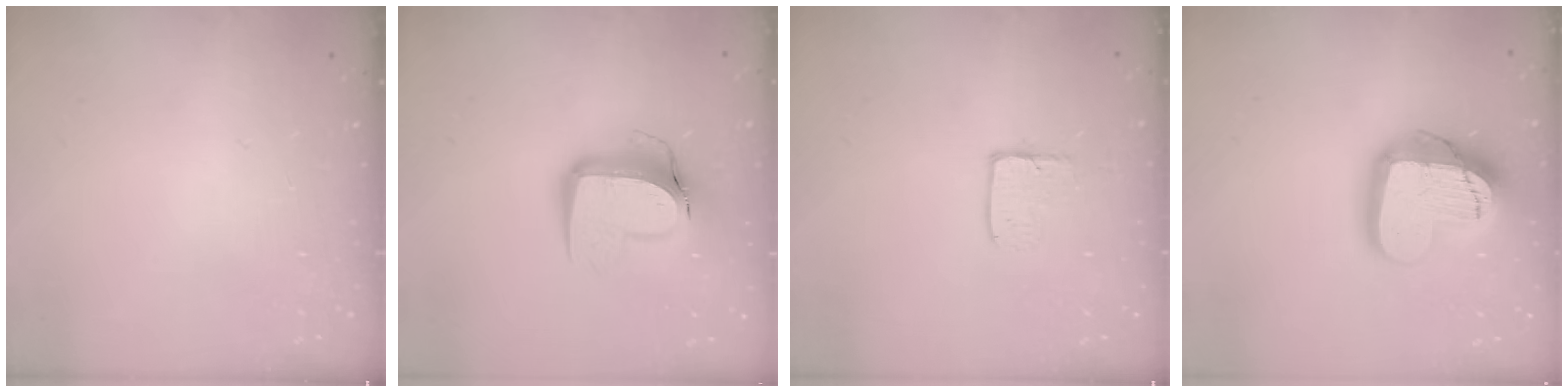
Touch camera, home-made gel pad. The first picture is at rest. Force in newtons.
{"total": 12.0, "press": 12.0, "slide": 1.2}
{"total": 4.0, "press": 4.0, "slide": 0.4}
{"total": 19.5, "press": 19.4, "slide": 1.4}